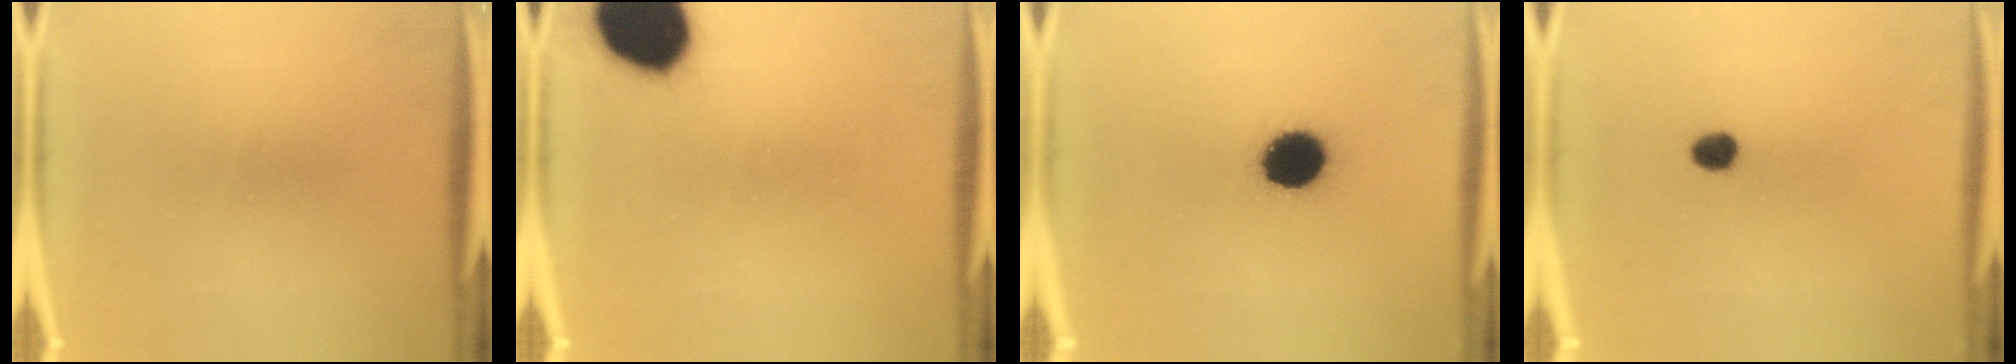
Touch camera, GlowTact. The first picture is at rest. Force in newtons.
{"total": 19.0}
{"total": 12.0}
{"total": 2.8}